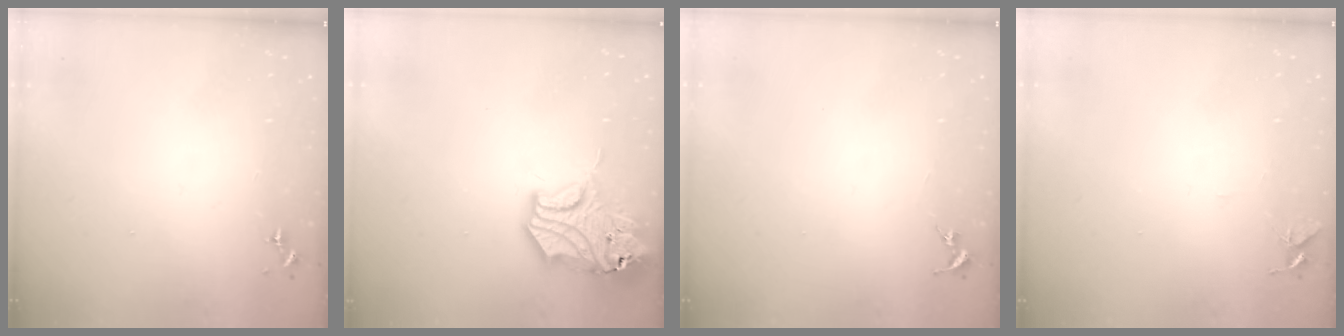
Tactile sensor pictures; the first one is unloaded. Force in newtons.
{"total": 15.4, "press": 15.3, "slide": 2.2}
{"total": 0.0}
{"total": 5.2, "press": 5.1, "slide": 0.4}